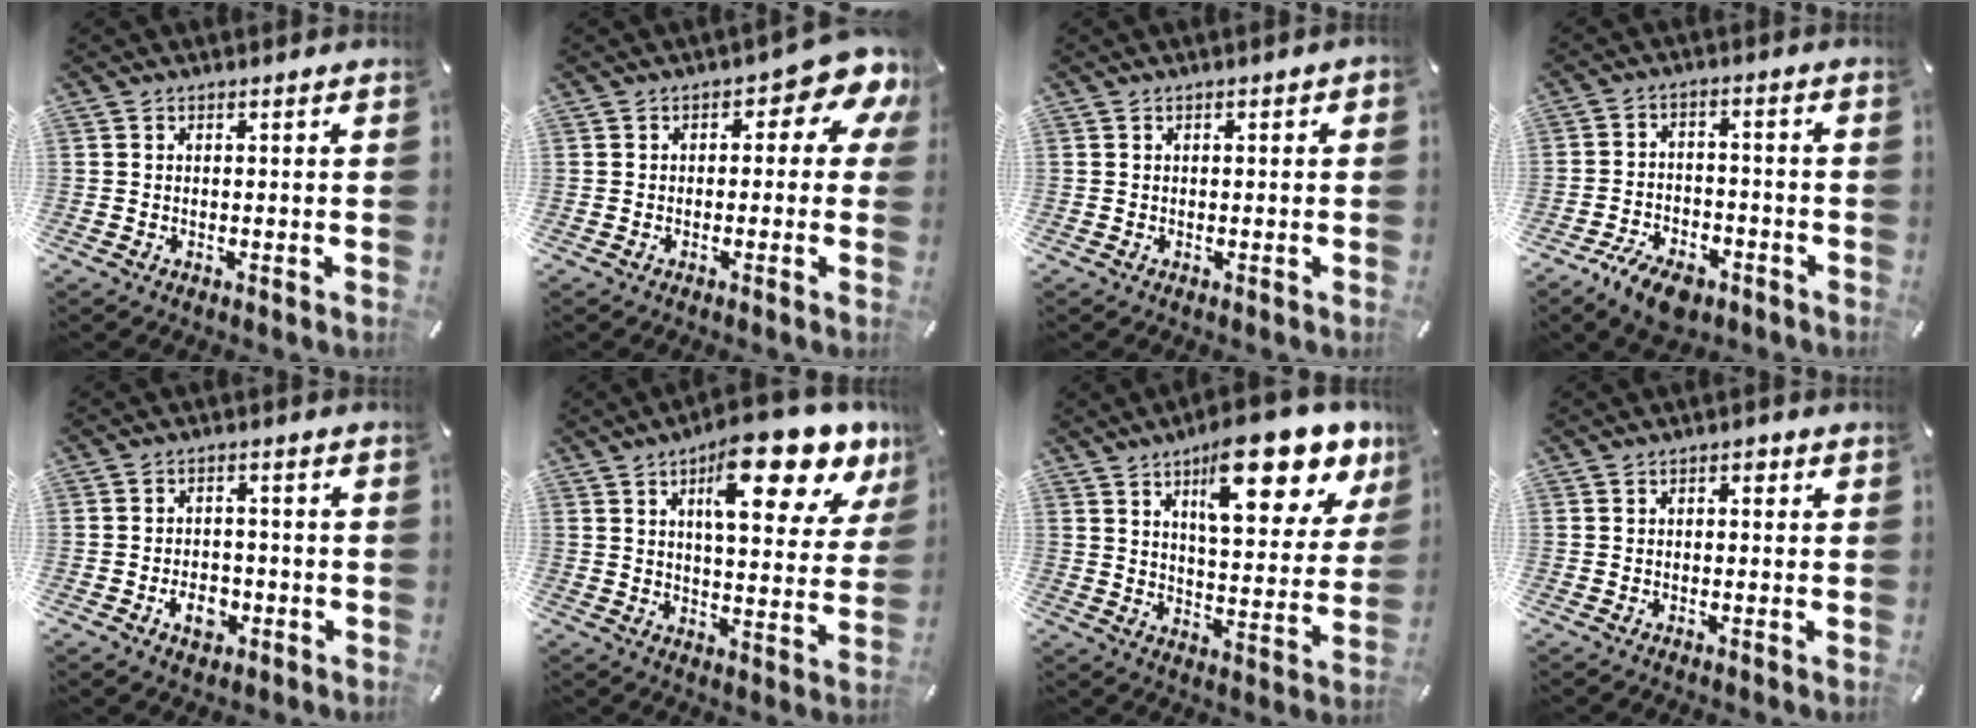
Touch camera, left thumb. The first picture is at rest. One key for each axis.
{"total": 7.9, "fx": 3.2, "fy": 3.4, "fz": 6.3, "tx": -0.078, "ty": -0.024, "tz": 0.048}
{"total": 0.6, "fx": -0.1, "fy": 0.3, "fz": 0.5, "tx": -0.009, "ty": 0.003, "tz": -0.002}
{"total": 7.1, "fx": -5.1, "fy": 3.6, "fz": 3.3, "tx": -0.057, "ty": 0.028, "tz": -0.092}
{"total": 5.7, "fx": -2.1, "fy": 4.1, "fz": 3.4, "tx": -0.052, "ty": 0.008, "tz": -0.035}
{"total": 17.6, "fx": 10.1, "fy": 6.3, "fz": 12.9, "tx": -0.173, "ty": -0.058, "tz": 0.159}
{"total": 19.4, "fx": 11.9, "fy": 7.2, "fz": 13.5, "tx": -0.182, "ty": -0.073, "tz": 0.190}
{"total": 1.7, "fx": 0.3, "fy": 1.2, "fz": 1.3, "tx": -0.018, "ty": 0.005, "tz": 0.000}